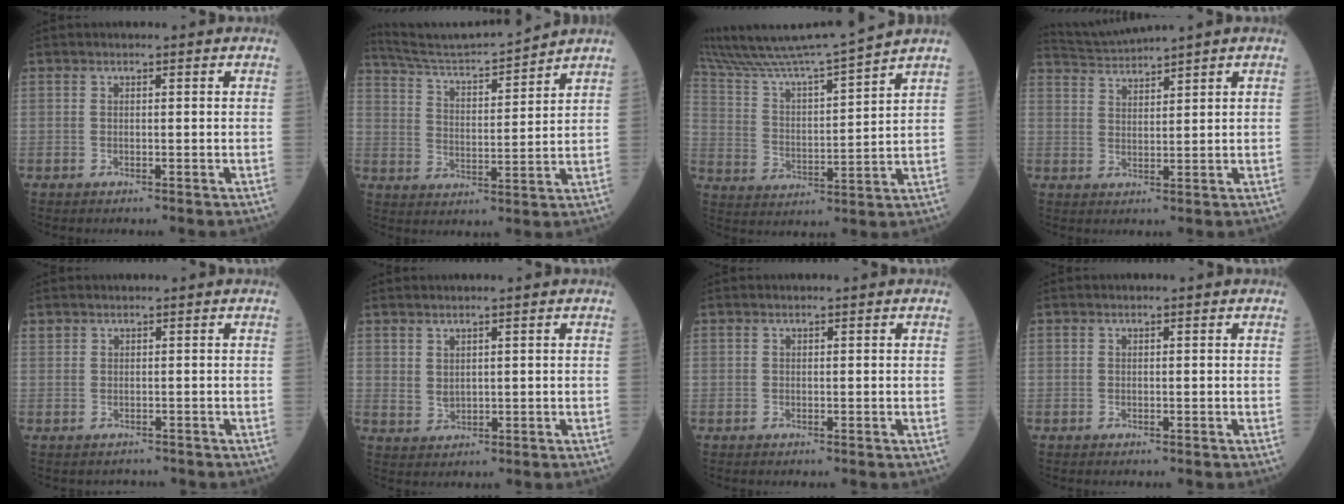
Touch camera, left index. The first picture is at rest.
{"total": 13.0, "force": [12.5, -1.2, 3.6], "torque": [-0.076, 0.002, 0.209]}
{"total": 15.6, "force": [14.4, -2.5, 5.6], "torque": [-0.120, -0.023, 0.244]}
{"total": 4.1, "force": [3.8, -1.7, -0.2], "torque": [-0.008, -0.001, 0.084]}
{"total": 0.8, "force": [-0.2, 0.8, 0.0], "torque": [0.000, 0.007, 0.000]}
{"total": 1.9, "force": [1.2, 1.0, 1.1], "torque": [-0.025, -0.005, 0.035]}
{"total": 0.0}
{"total": 0.0}